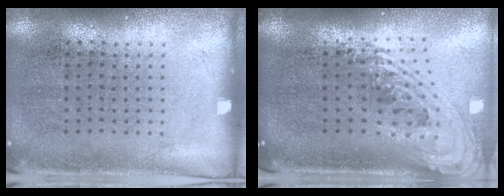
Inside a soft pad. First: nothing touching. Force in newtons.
{"total": 2.3, "press": 1.6, "slide": 1.7}